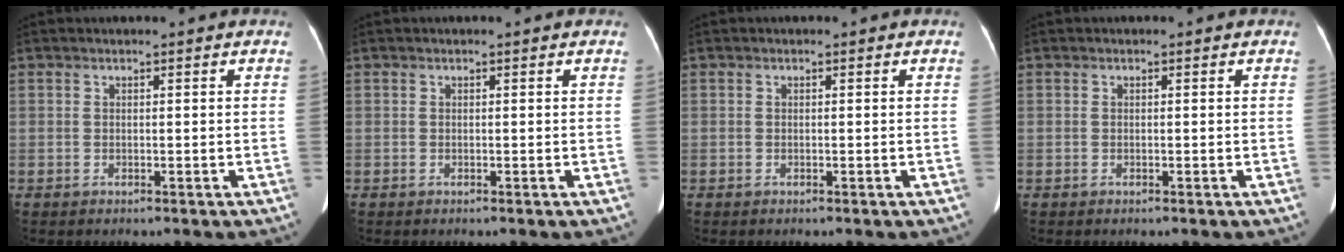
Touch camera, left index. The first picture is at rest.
{"total": 0.0}
{"total": 0.0}
{"total": 0.0}